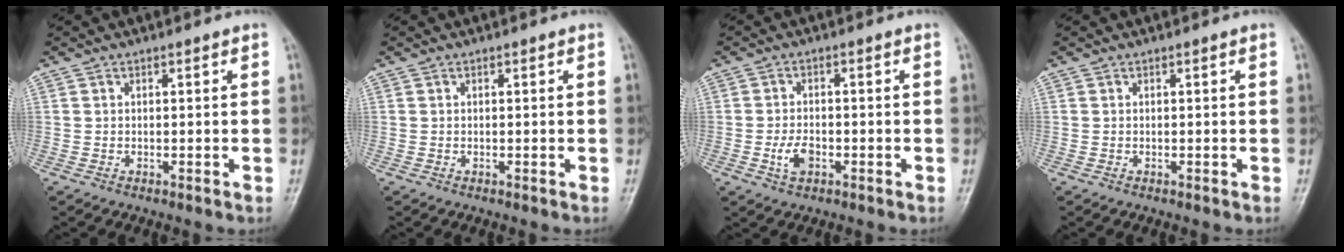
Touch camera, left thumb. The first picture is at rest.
{"total": 0.0}
{"total": 4.1, "force": [-1.4, 2.5, 2.9], "torque": [-0.053, 0.007, -0.025]}
{"total": 0.0}